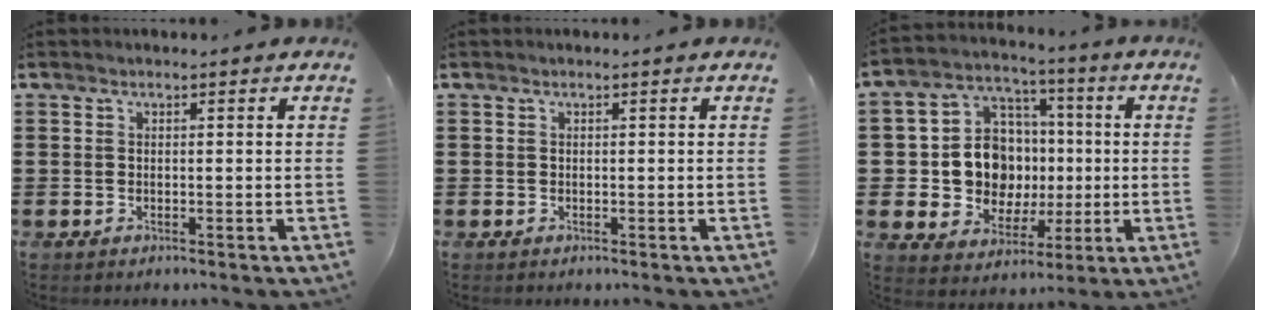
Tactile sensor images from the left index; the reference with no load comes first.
{"total": 0.0}
{"total": 11.1, "force": [0.0, 10.0, 4.8], "torque": [-0.132, 0.009, 0.009]}